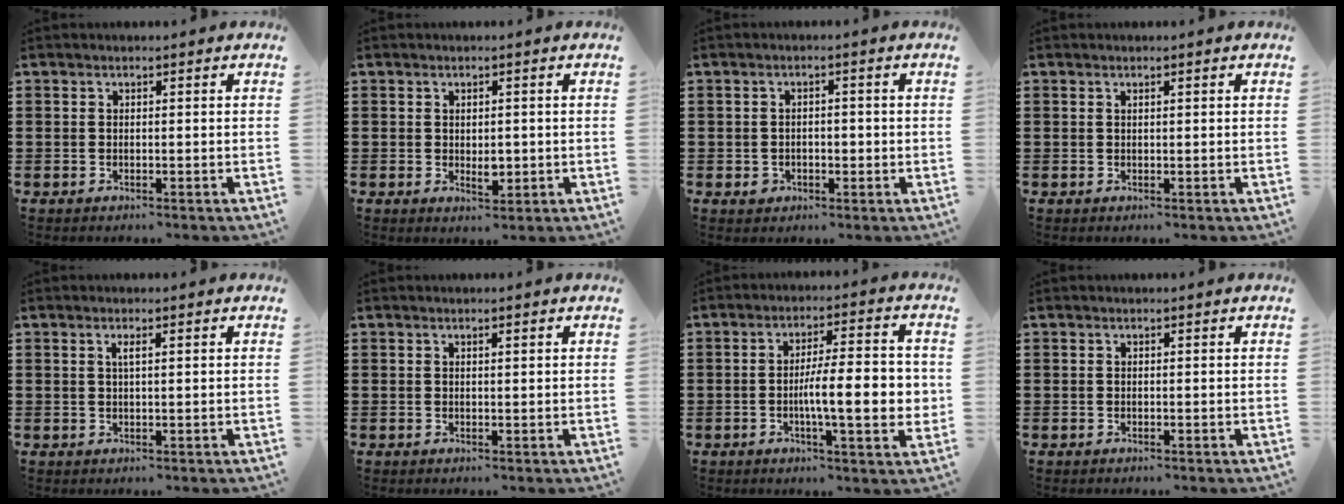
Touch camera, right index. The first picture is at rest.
{"total": 2.6, "force": [0.0, 1.4, 2.2], "torque": [-0.033, 0.000, -0.002]}
{"total": 2.1, "force": [-0.6, 1.8, 1.1], "torque": [-0.026, 0.005, -0.014]}
{"total": 0.5, "force": [0.4, 0.0, 0.4], "torque": [-0.006, 0.000, 0.008]}
{"total": 1.4, "force": [0.6, 0.1, 1.2], "torque": [-0.025, 0.001, 0.010]}
{"total": 0.8, "force": [0.5, 0.0, 0.6], "torque": [-0.010, 0.000, 0.010]}
{"total": 10.3, "force": [-1.2, 2.2, 10.0], "torque": [-0.151, -0.003, -0.022]}
{"total": 0.0}